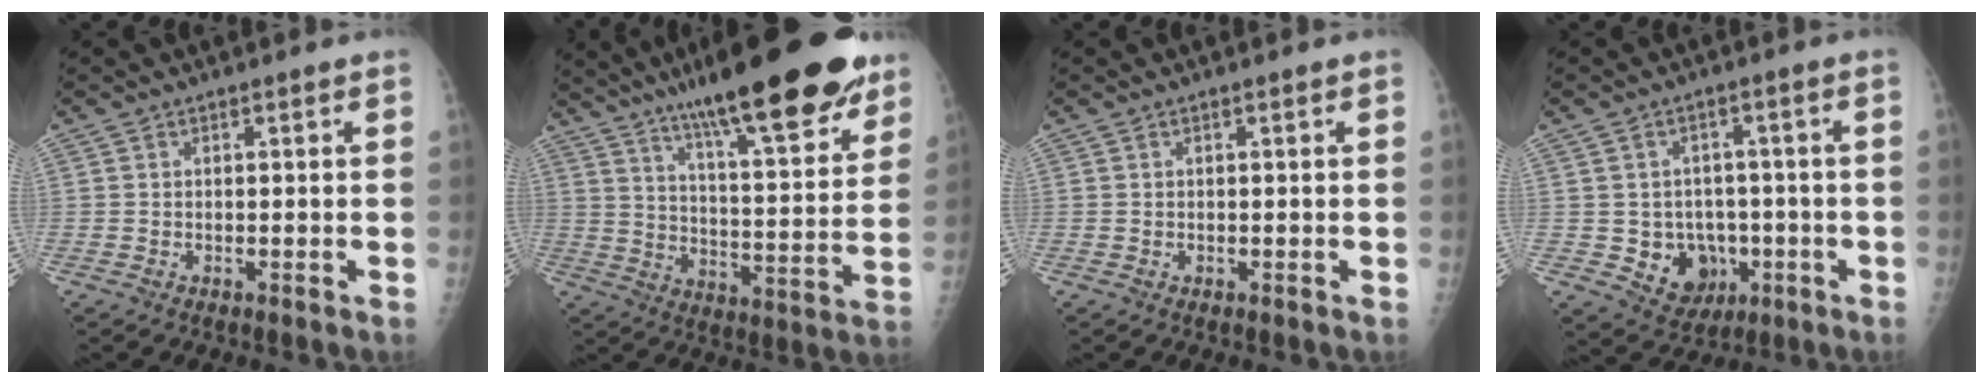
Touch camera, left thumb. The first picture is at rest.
{"total": 25.6, "force": [17.2, 5.7, 18.1], "torque": [-0.247, -0.049, 0.263]}
{"total": 0.0}
{"total": 8.5, "force": [-1.8, 7.4, 3.8], "torque": [-0.022, 0.011, -0.012]}